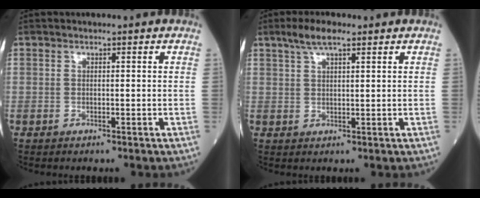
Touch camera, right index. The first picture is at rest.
{"total": 4.3, "force": [3.0, 0.8, 2.9], "torque": [-0.062, 0.014, 0.059]}